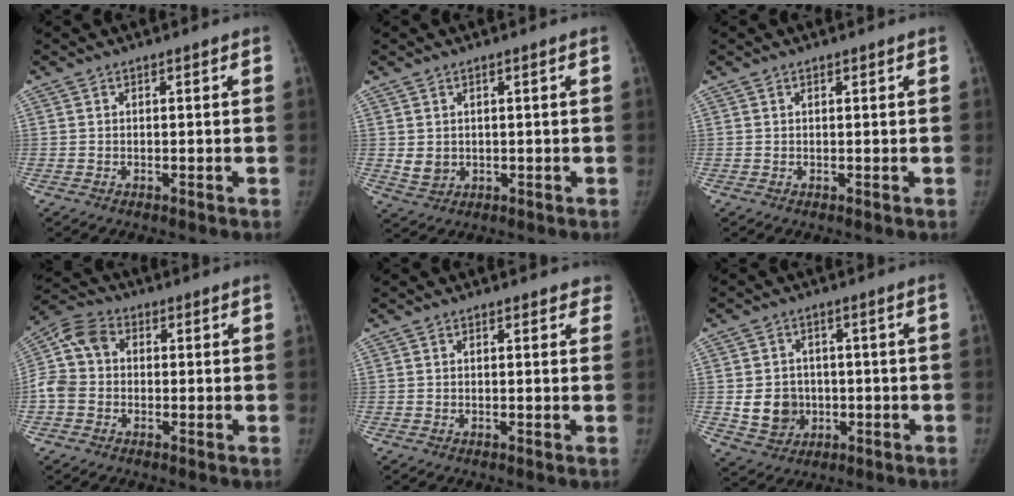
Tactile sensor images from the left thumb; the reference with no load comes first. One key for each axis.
{"total": 3.2, "fx": 0.2, "fy": 2.7, "fz": 1.6, "tx": -0.016, "ty": -0.005, "tz": 0.014}
{"total": 0.0}
{"total": 8.7, "fx": -0.5, "fy": 7.2, "fz": 4.9, "tx": -0.097, "ty": 0.029, "tz": -0.023}
{"total": 2.2, "fx": 1.7, "fy": 1.3, "fz": 0.1, "tx": 0.029, "ty": -0.005, "tz": 0.004}
{"total": 7.1, "fx": -0.7, "fy": 6.3, "fz": 3.2, "tx": -0.020, "ty": 0.005, "tz": 0.002}